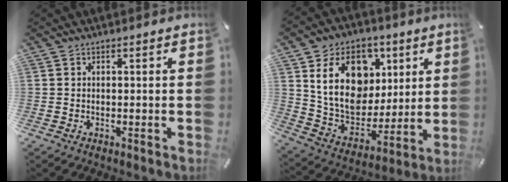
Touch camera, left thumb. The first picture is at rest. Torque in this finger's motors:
{"motor_torque": [2.95, 2.06, 1.06, 0.24, 0.27]}